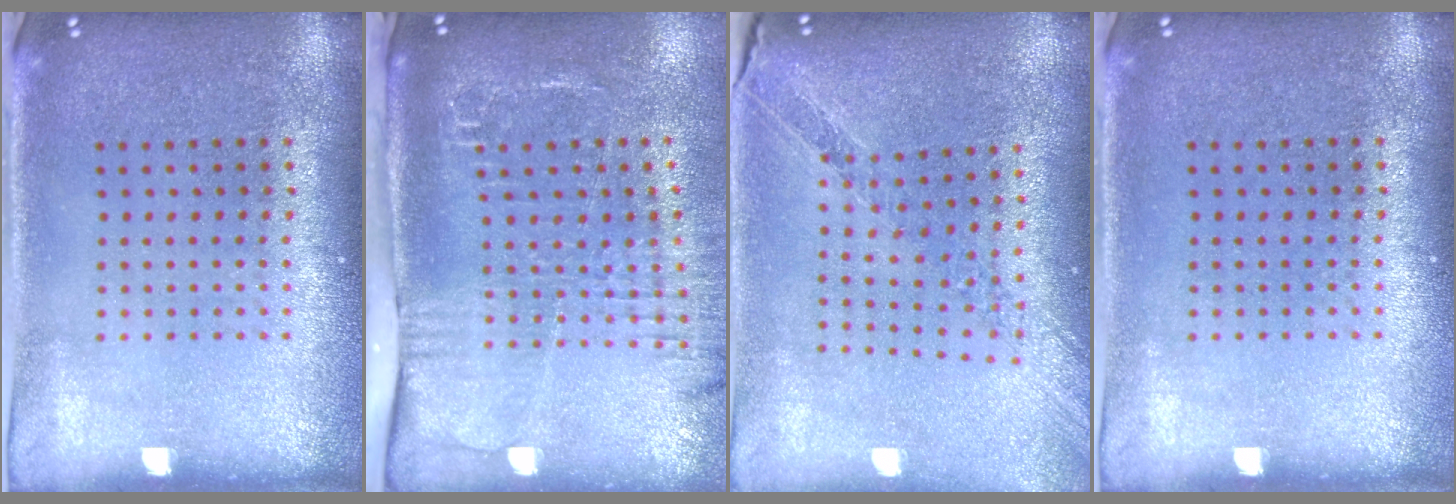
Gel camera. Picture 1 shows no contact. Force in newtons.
{"total": 2.7, "press": 2.1, "slide": 1.6}
{"total": 1.1, "press": 1.1, "slide": 0.1}
{"total": 0.0}